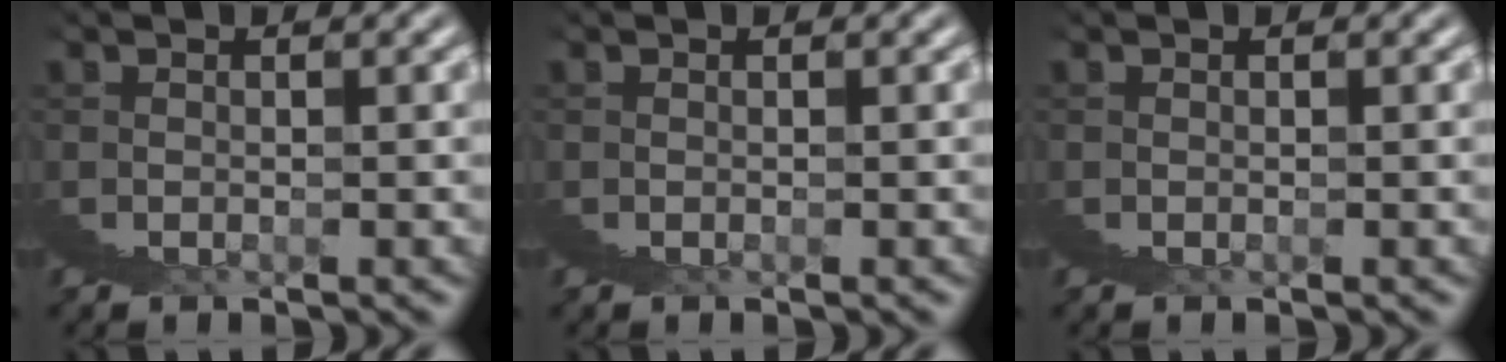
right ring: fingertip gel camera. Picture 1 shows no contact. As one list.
[{"total": 0.0}, {"total": 0.0}]